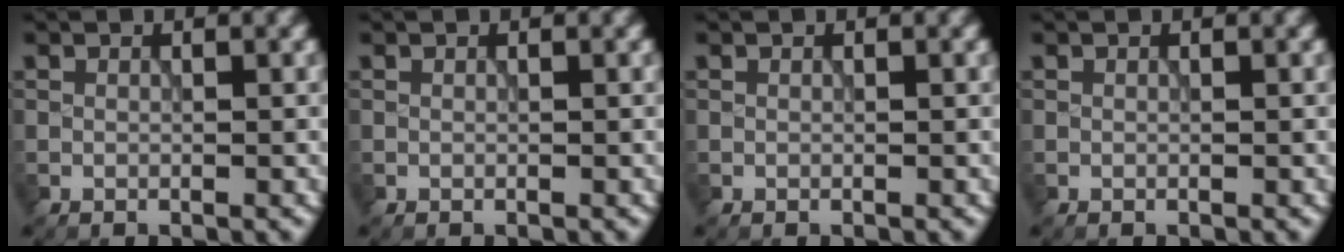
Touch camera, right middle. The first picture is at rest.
{"total": 0.0}
{"total": 0.0}
{"total": 0.0}